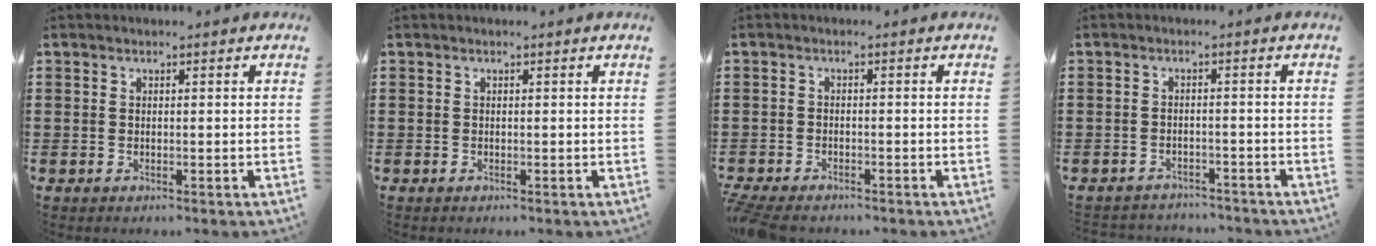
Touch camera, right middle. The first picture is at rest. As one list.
[{"total": 0.0}, {"total": 2.2, "force": [-2.1, 0.4, 0.4], "torque": [-0.025, -0.003, -0.049]}, {"total": 1.9, "force": [-1.8, 0.2, -0.4], "torque": [0.001, -0.002, -0.041]}]